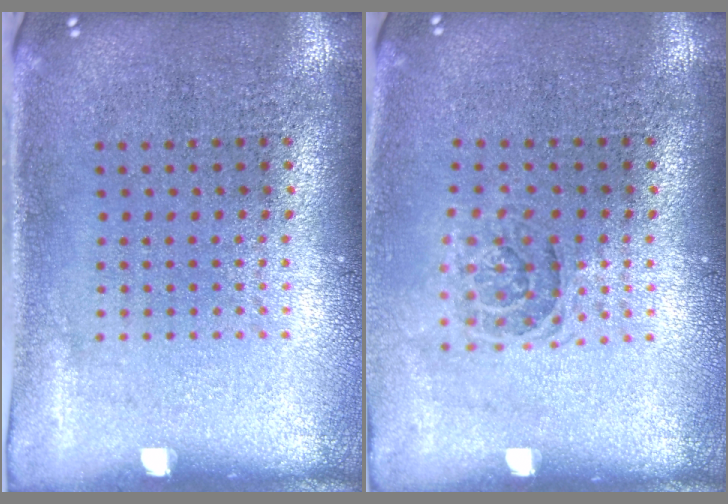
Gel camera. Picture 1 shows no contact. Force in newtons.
{"total": 1.1, "press": 1.1, "slide": 0.4}